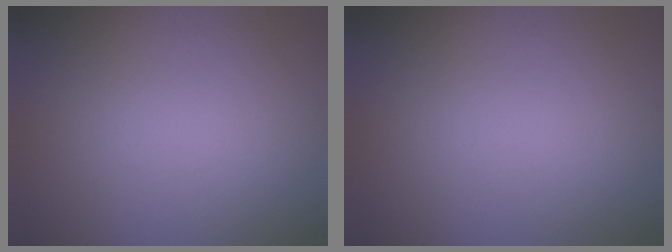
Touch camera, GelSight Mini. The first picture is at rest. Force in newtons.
{"total": 0.0}